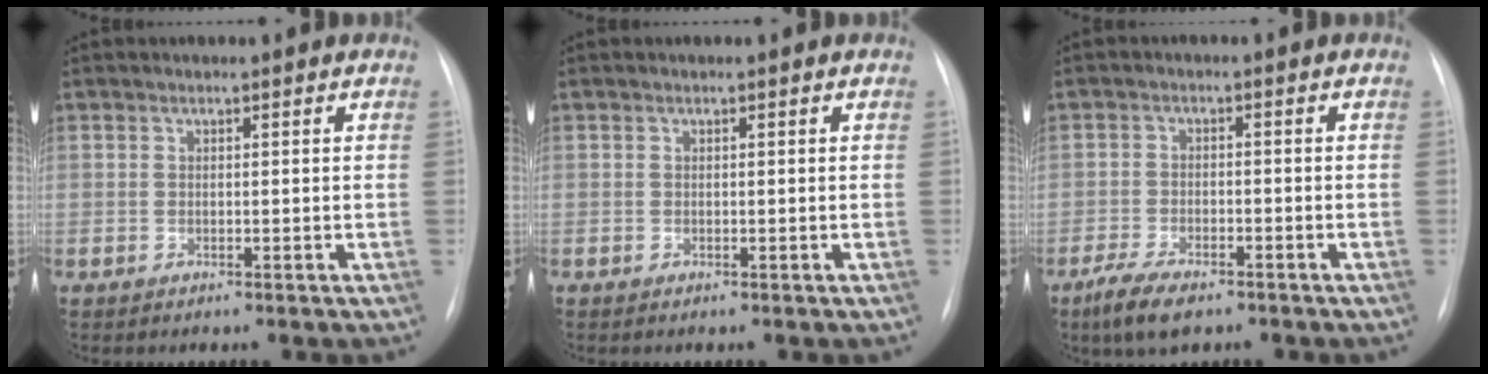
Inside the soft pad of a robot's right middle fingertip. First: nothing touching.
{"total": 0.0}
{"total": 6.3, "force": [-4.5, 2.0, 3.9], "torque": [-0.079, -0.010, -0.076]}